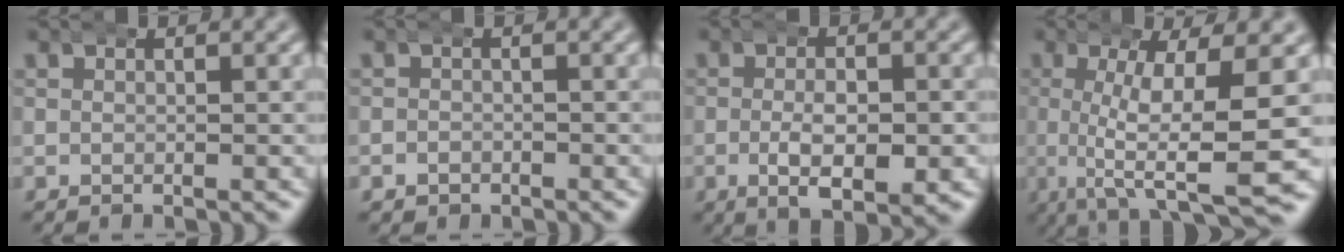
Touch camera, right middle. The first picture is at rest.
{"total": 1.3, "force": [-0.7, 1.1, -0.1], "torque": [-0.005, -0.009, -0.008]}
{"total": 5.7, "force": [-1.1, 2.4, 5.1], "torque": [-0.073, -0.002, -0.019]}
{"total": 9.4, "force": [-3.0, 2.5, 8.6], "torque": [-0.145, -0.022, -0.034]}